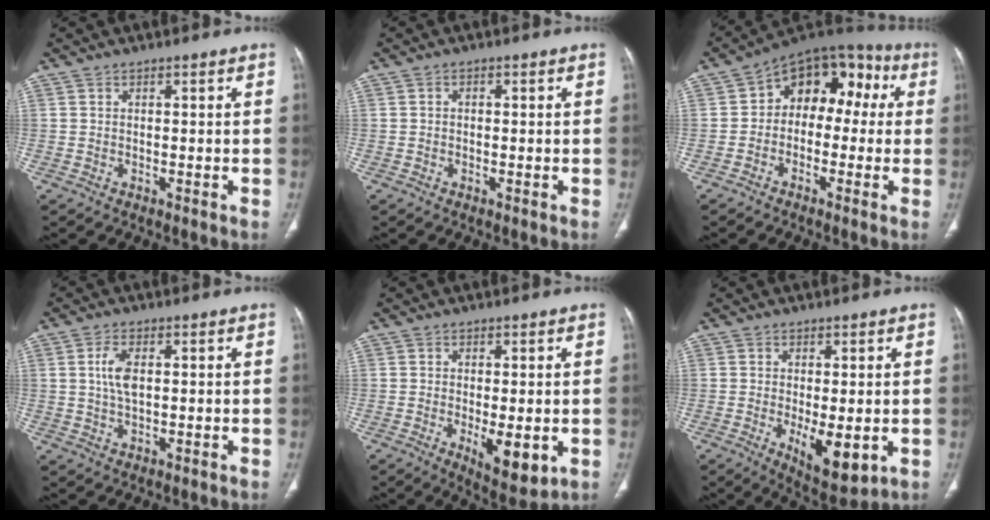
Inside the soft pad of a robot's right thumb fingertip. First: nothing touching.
{"total": 0.6, "force": [0.0, 0.4, 0.4], "torque": [-0.005, 0.002, -0.002]}
{"total": 13.7, "force": [1.4, 9.4, 9.9], "torque": [-0.081, 0.056, 0.001]}
{"total": 4.6, "force": [0.8, 2.3, 3.9], "torque": [-0.083, 0.001, 0.017]}
{"total": 7.9, "force": [-1.8, 3.0, 7.1], "torque": [-0.101, -0.020, -0.018]}
{"total": 8.7, "force": [-1.8, 3.5, 7.7], "torque": [-0.109, -0.021, -0.017]}